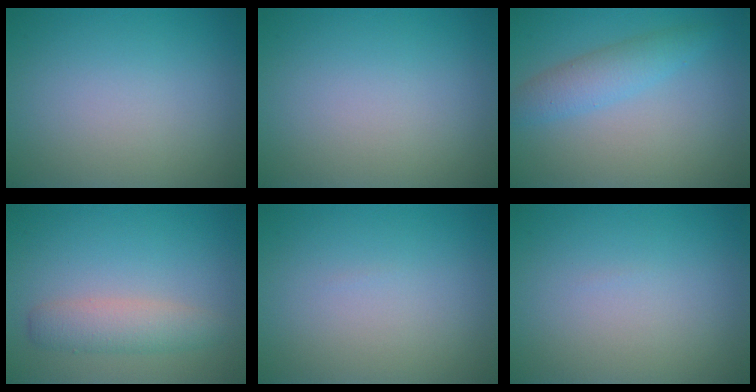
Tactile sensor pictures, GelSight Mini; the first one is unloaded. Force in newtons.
{"total": 0.0}
{"total": 2.9, "press": 2.9, "slide": 0.1}
{"total": 2.9, "press": 2.9, "slide": 0.1}
{"total": 0.0}
{"total": 0.0}